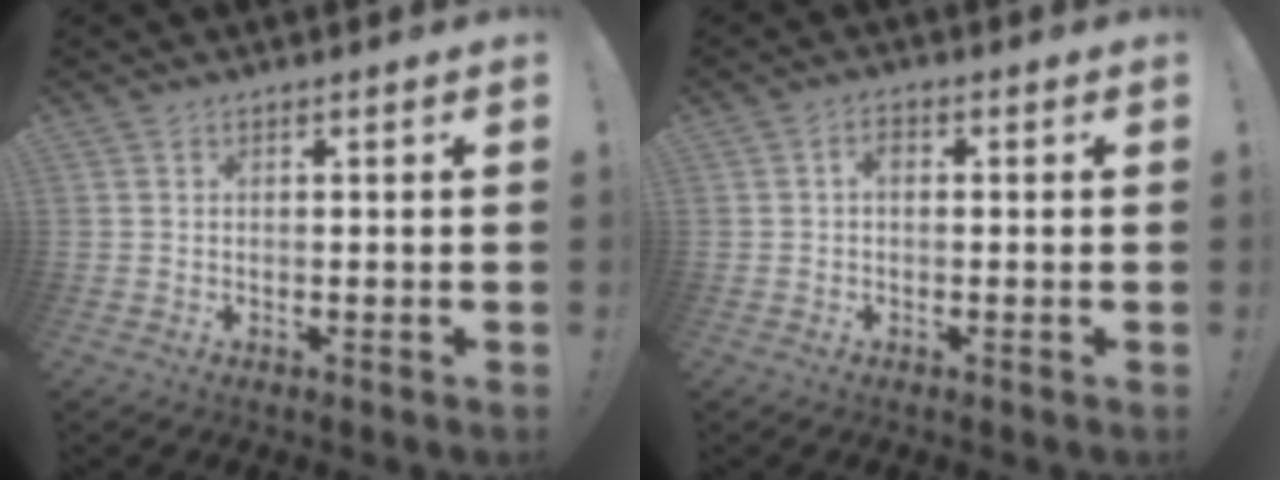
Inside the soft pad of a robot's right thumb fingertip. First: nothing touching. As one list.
[{"total": 2.3, "force": [-0.2, 1.5, 1.8], "torque": [-0.028, 0.007, -0.007]}]